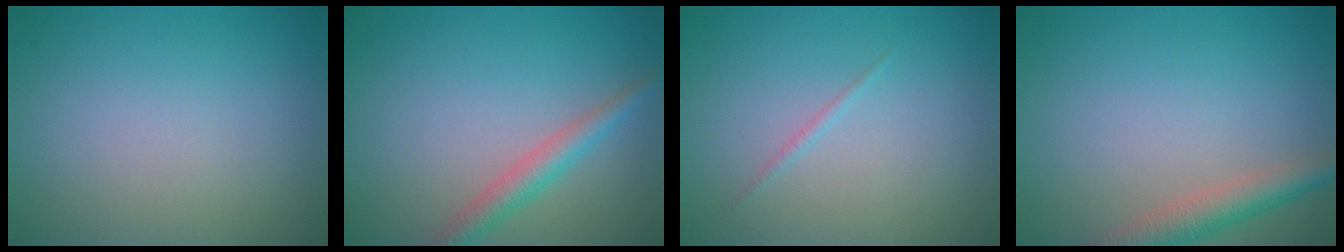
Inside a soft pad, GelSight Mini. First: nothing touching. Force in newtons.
{"total": 2.7, "press": 2.7, "slide": 0.2}
{"total": 0.6, "press": 0.6, "slide": 0.0}
{"total": 3.5, "press": 3.5, "slide": 0.1}